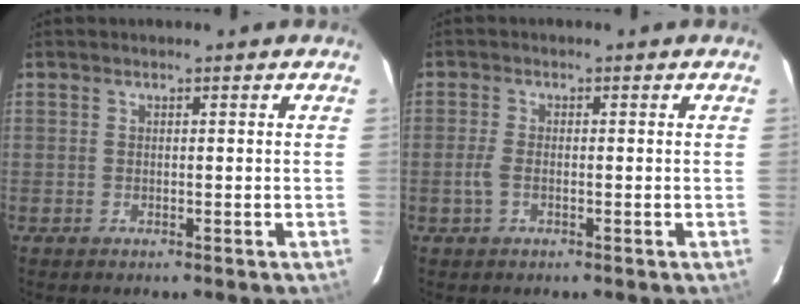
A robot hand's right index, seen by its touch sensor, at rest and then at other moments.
{"total": 2.4, "force": [-0.9, 1.1, 2.0], "torque": [-0.051, -0.002, -0.017]}